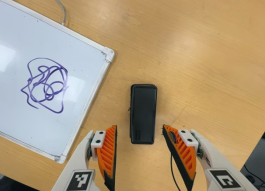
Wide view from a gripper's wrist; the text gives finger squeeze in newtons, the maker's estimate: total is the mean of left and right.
{"total": 0.0}